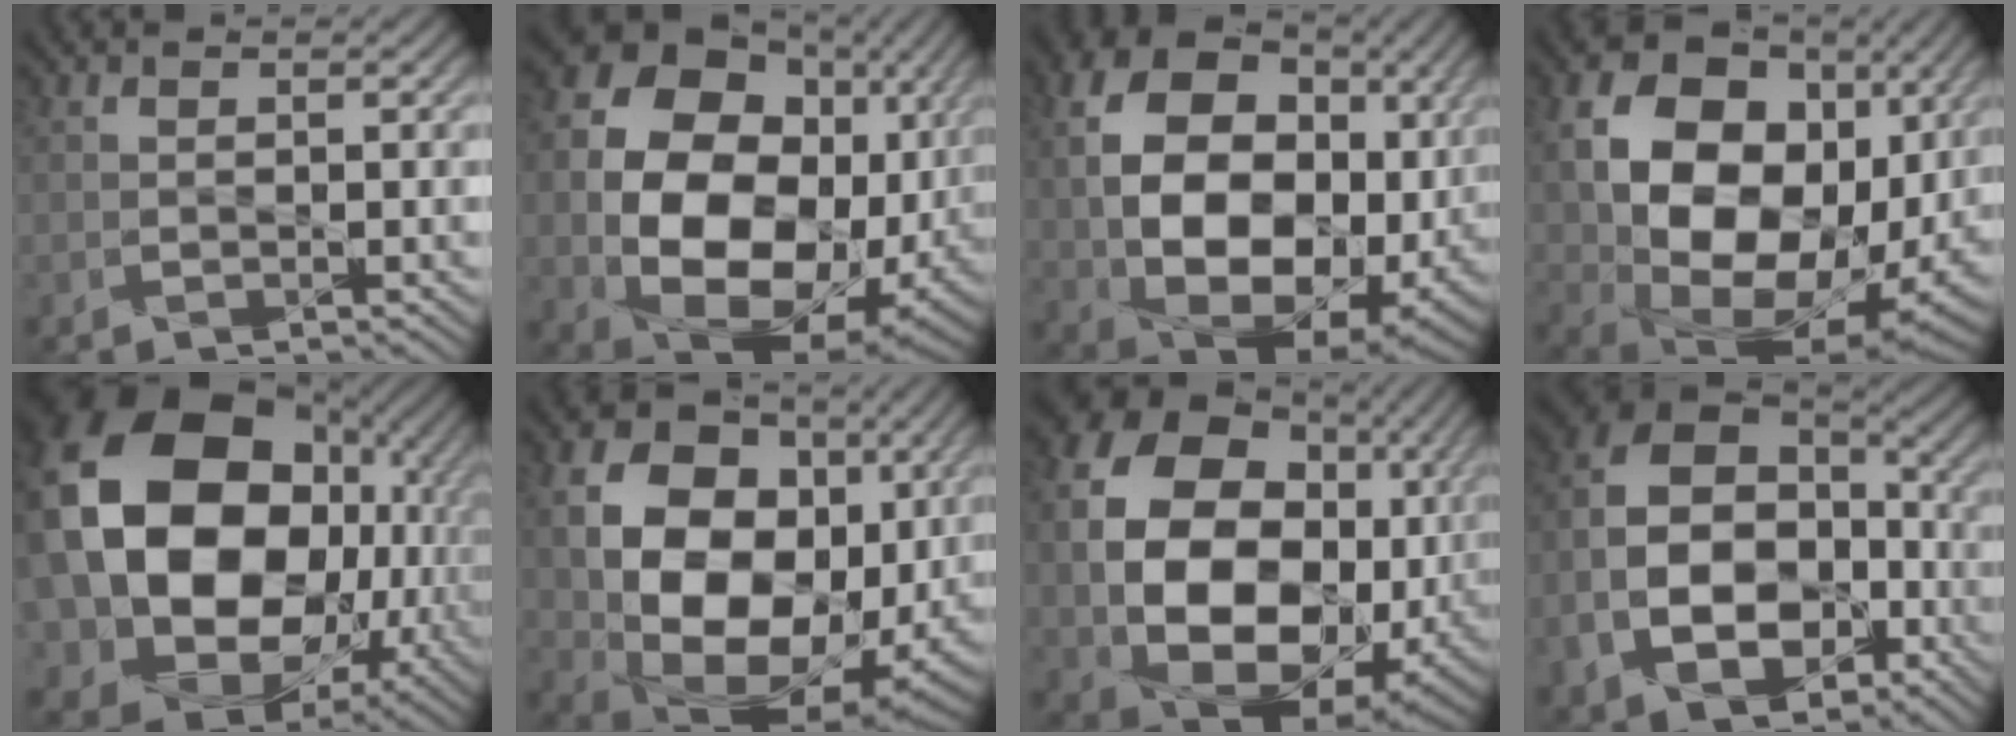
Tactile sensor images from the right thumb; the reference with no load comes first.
{"total": 20.8, "force": [-1.0, 15.8, 13.5], "torque": [-0.293, -0.063, 0.032]}
{"total": 18.2, "force": [1.0, 13.2, 12.6], "torque": [-0.265, -0.033, 0.035]}
{"total": 20.9, "force": [2.7, 15.5, 13.9], "torque": [-0.291, -0.022, 0.077]}
{"total": 24.9, "force": [2.3, 20.2, 14.3], "torque": [-0.345, -0.054, 0.059]}
{"total": 20.3, "force": [1.2, 15.1, 13.5], "torque": [-0.276, -0.032, 0.059]}
{"total": 20.9, "force": [0.1, 15.8, 13.7], "torque": [-0.309, -0.048, 0.047]}
{"total": 15.7, "force": [-5.2, 11.0, 9.9], "torque": [-0.223, -0.033, -0.081]}